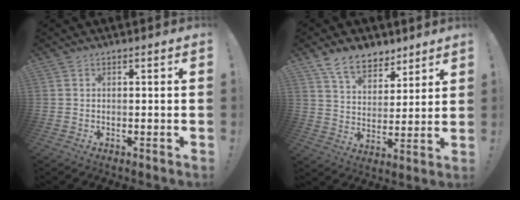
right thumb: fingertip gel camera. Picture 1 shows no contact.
{"total": 11.3, "force": [8.4, 6.5, 4.0], "torque": [-0.071, -0.054, 0.164]}